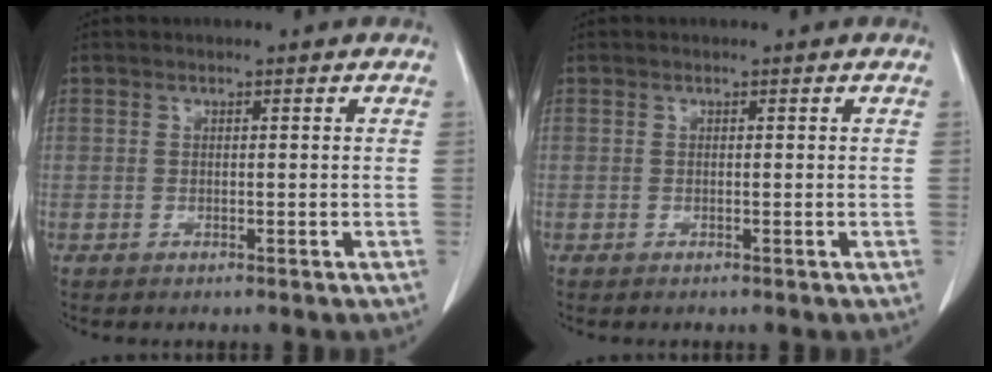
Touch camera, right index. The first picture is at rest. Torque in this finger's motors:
{"motor_torque": [0.17, -0.10, 0.06, 0.01]}